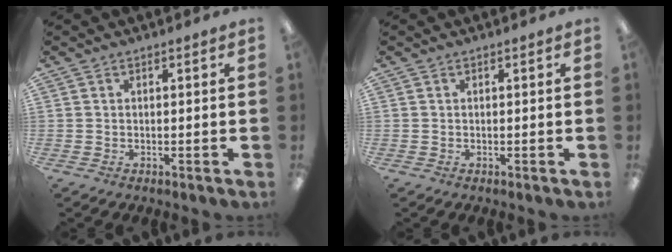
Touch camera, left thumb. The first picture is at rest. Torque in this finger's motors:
{"motor_torque": [-0.03, 0.03, -0.01, 0.07, 0.01]}